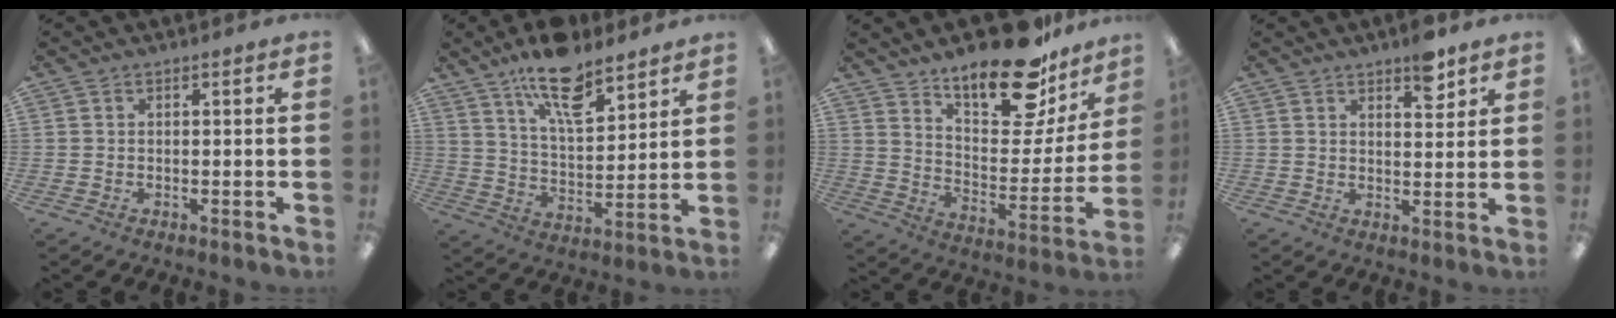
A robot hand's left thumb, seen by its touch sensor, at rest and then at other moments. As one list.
[{"total": 14.5, "force": [10.4, 5.5, 8.5], "torque": [-0.133, -0.053, 0.177]}, {"total": 21.9, "force": [16.9, 7.9, 11.4], "torque": [-0.170, -0.111, 0.286]}, {"total": 6.0, "force": [4.4, 2.3, 3.3], "torque": [-0.026, -0.026, 0.071]}]